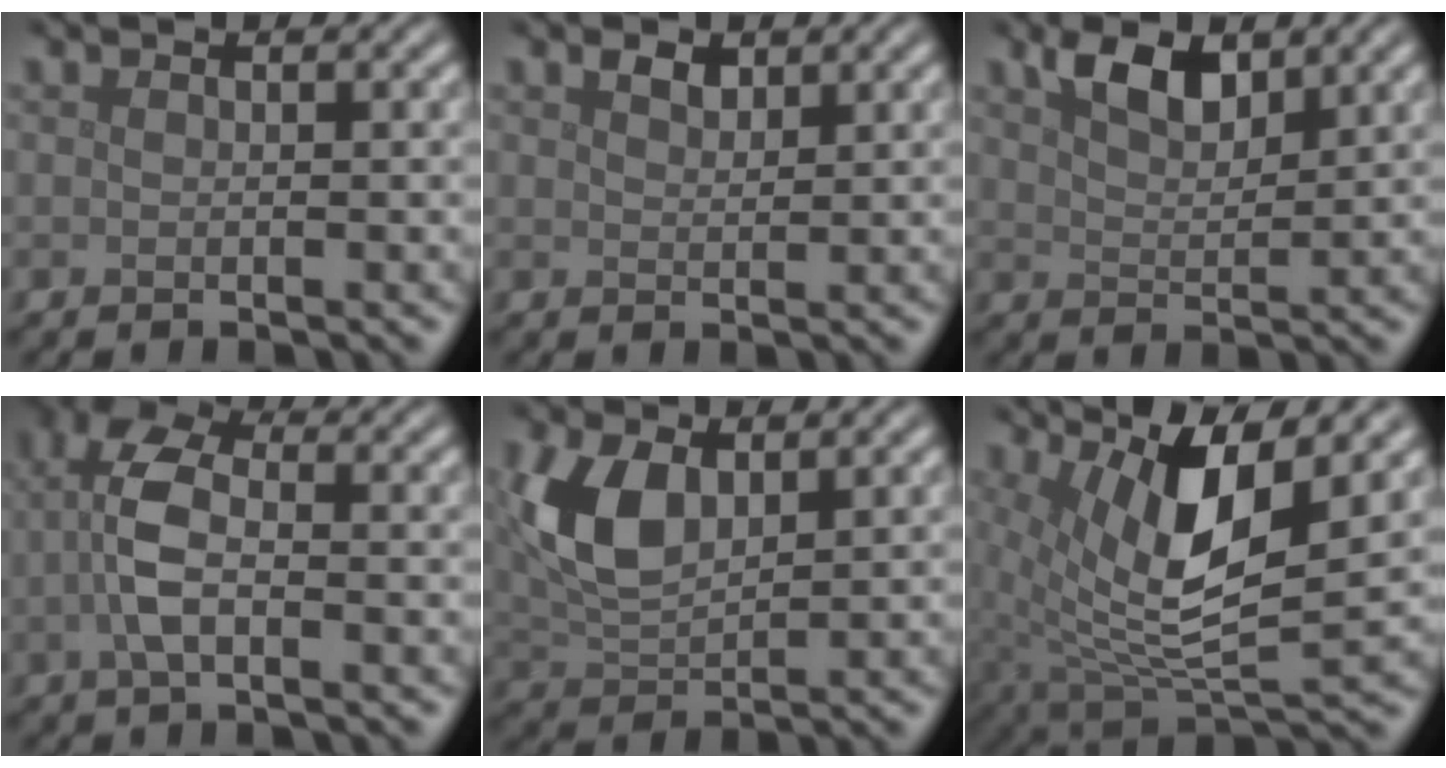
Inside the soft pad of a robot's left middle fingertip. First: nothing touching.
{"total": 1.3, "force": [1.0, 0.6, 0.5], "torque": [-0.012, 0.001, 0.021]}
{"total": 3.8, "force": [2.5, 1.7, 2.4], "torque": [-0.048, 0.002, 0.045]}
{"total": 5.0, "force": [-0.4, 2.5, 4.3], "torque": [-0.100, 0.010, -0.015]}
{"total": 6.2, "force": [1.9, 3.5, 4.7], "torque": [-0.111, 0.007, 0.038]}
{"total": 9.5, "force": [3.5, 3.2, 8.2], "torque": [-0.161, -0.007, 0.069]}